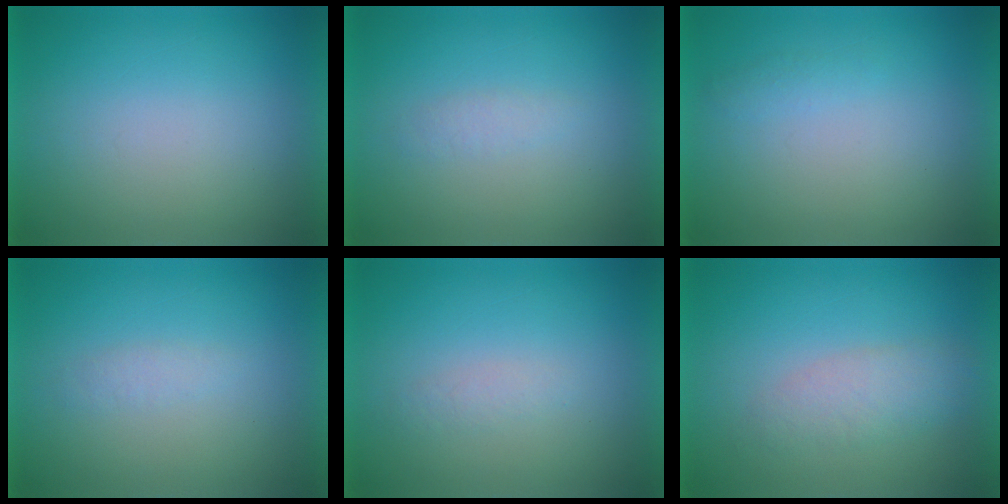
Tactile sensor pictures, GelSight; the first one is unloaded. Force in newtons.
{"total": 1.3}
{"total": 1.2}
{"total": 1.3}
{"total": 1.3}
{"total": 2.9}